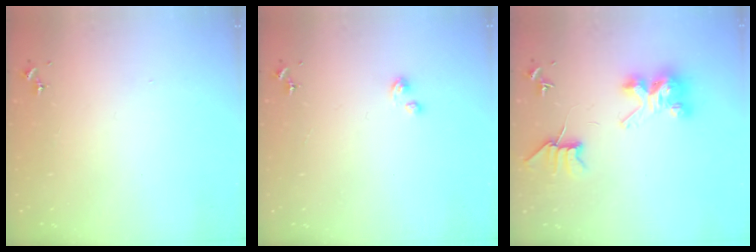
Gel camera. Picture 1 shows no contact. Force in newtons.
{"total": 2.6, "press": 2.6, "slide": 0.2}
{"total": 9.1, "press": 9.1, "slide": 0.9}